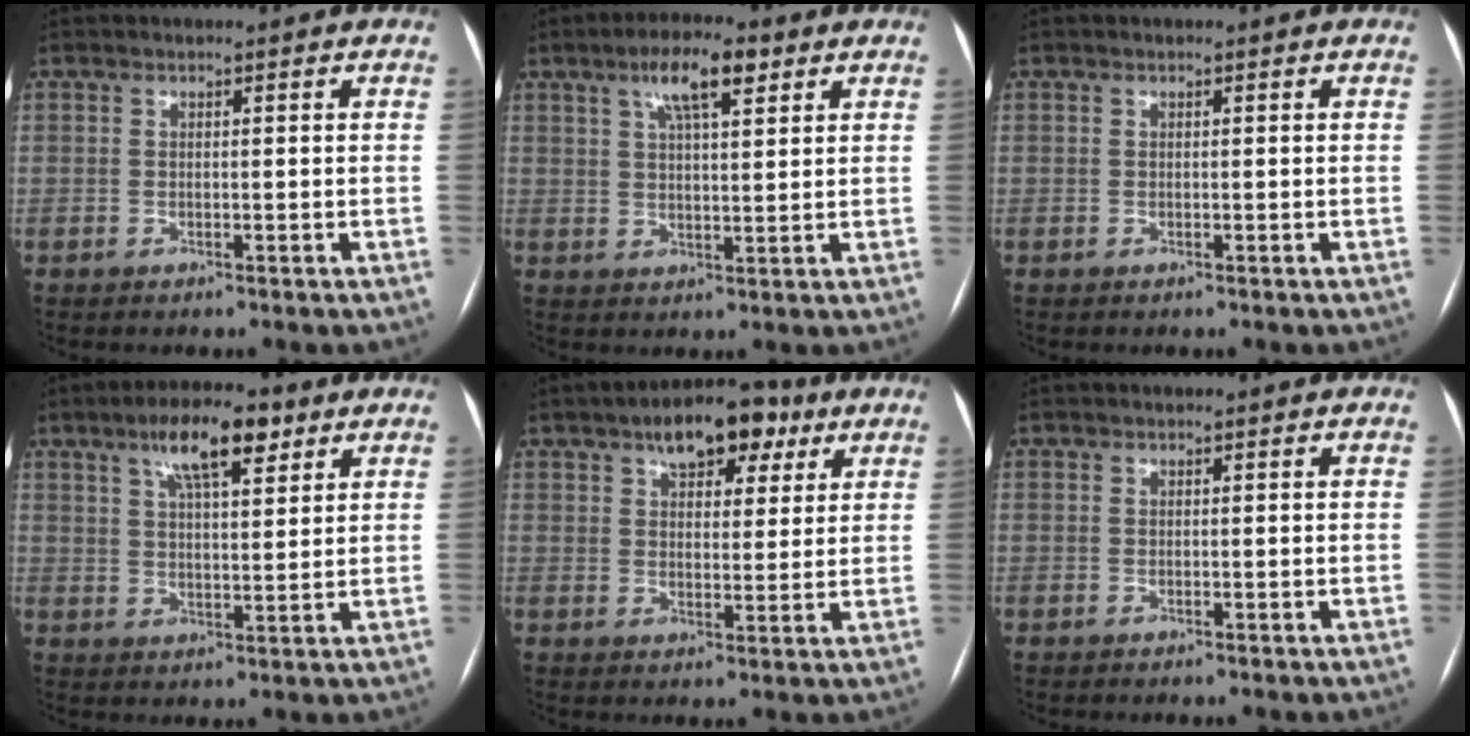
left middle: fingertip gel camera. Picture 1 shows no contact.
{"total": 7.5, "force": [4.1, 1.8, 6.0], "torque": [-0.113, 0.014, 0.069]}
{"total": 0.0}
{"total": 9.3, "force": [5.4, 2.6, 7.1], "torque": [-0.127, 0.016, 0.091]}
{"total": 9.7, "force": [5.6, 4.7, 6.3], "torque": [-0.089, 0.022, 0.082]}
{"total": 0.0}